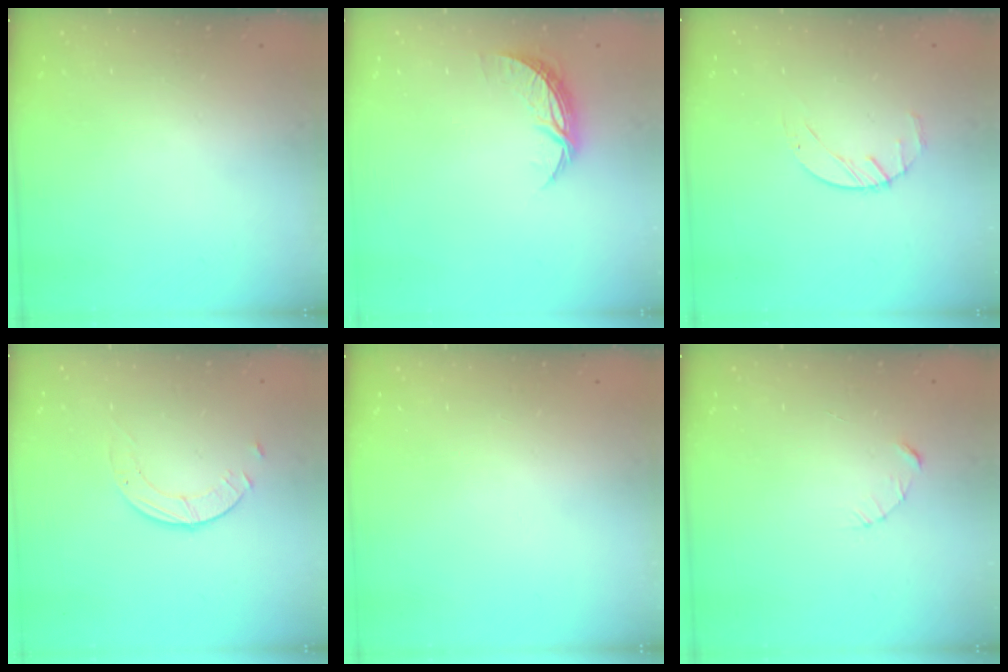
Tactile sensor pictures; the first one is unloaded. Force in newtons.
{"total": 7.1, "press": 7.1, "slide": 0.3}
{"total": 2.5, "press": 2.5, "slide": 0.4}
{"total": 1.8, "press": 1.8, "slide": 0.2}
{"total": 0.0}
{"total": 2.3, "press": 2.3, "slide": 0.3}